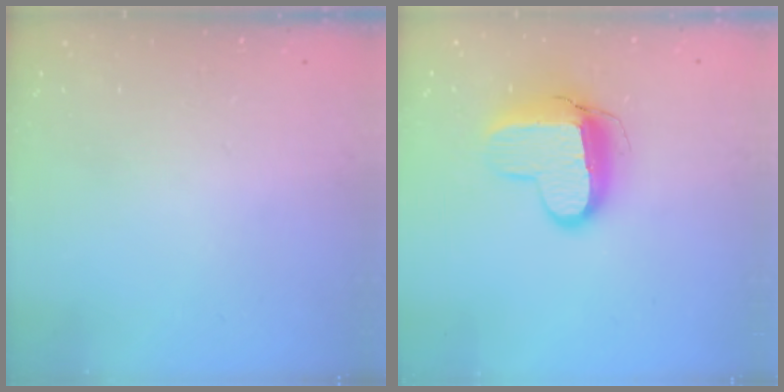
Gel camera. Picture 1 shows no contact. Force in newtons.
{"total": 12.0, "press": 12.0, "slide": 0.7}